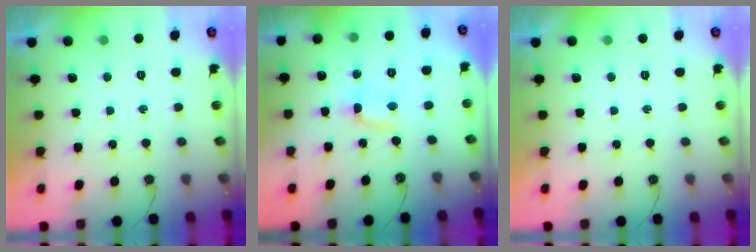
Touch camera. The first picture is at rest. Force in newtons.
{"total": 1.6, "press": 1.5, "slide": 0.6}
{"total": 0.0}